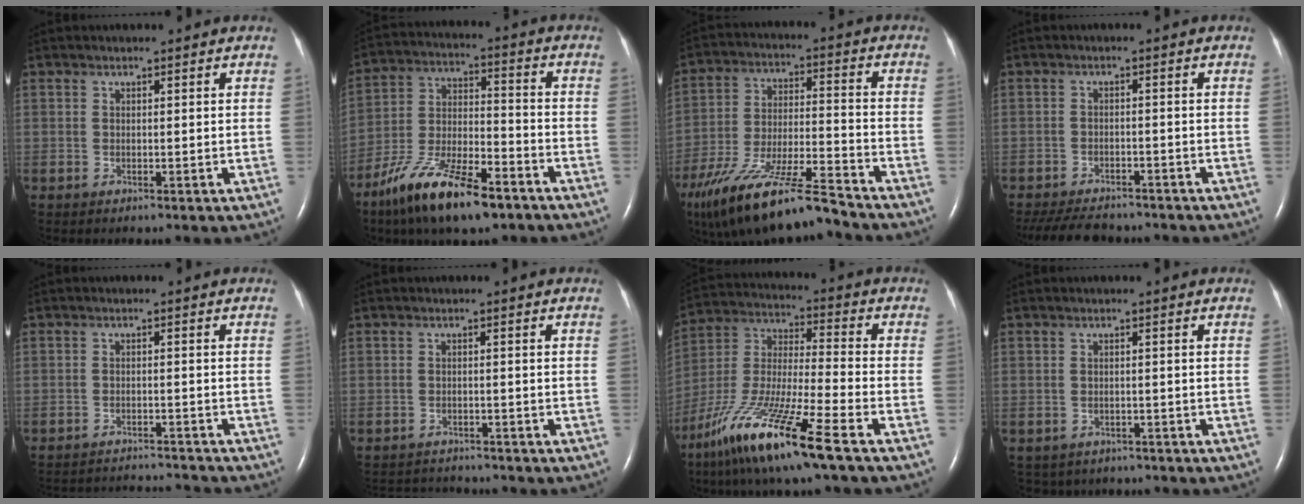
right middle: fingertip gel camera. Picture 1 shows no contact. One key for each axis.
{"total": 16.0, "fx": -10.7, "fy": 4.2, "fz": 11.1, "tx": -0.229, "ty": -0.014, "tz": -0.197}
{"total": 19.2, "fx": -15.2, "fy": 2.5, "fz": 11.4, "tx": -0.216, "ty": -0.026, "tz": -0.274}
{"total": 10.9, "fx": -9.5, "fy": 3.6, "fz": 4.0, "tx": -0.081, "ty": -0.010, "tz": -0.134}
{"total": 12.7, "fx": -12.4, "fy": 0.8, "fz": 2.6, "tx": -0.052, "ty": 0.000, "tz": -0.167}
{"total": 6.4, "fx": -6.3, "fy": 0.9, "fz": 0.8, "tx": -0.016, "ty": 0.001, "tz": -0.091}
{"total": 18.3, "fx": -11.5, "fy": 0.7, "fz": 14.2, "tx": -0.321, "ty": -0.047, "tz": -0.217}
{"total": 6.1, "fx": -5.1, "fy": 3.2, "fz": 0.6, "tx": -0.009, "ty": 0.004, "tz": -0.059}